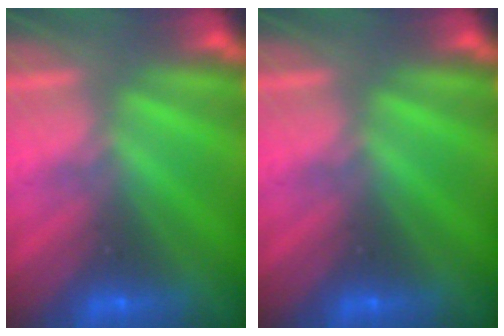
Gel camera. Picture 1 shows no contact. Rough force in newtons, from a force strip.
{"total": 0.0}